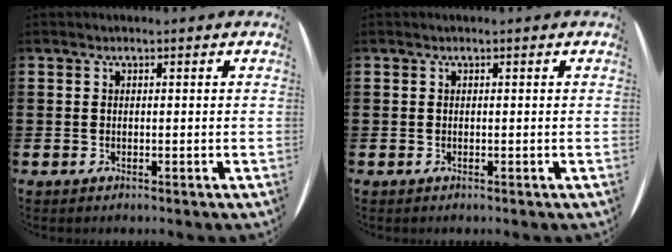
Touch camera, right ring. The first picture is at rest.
{"total": 0.0}